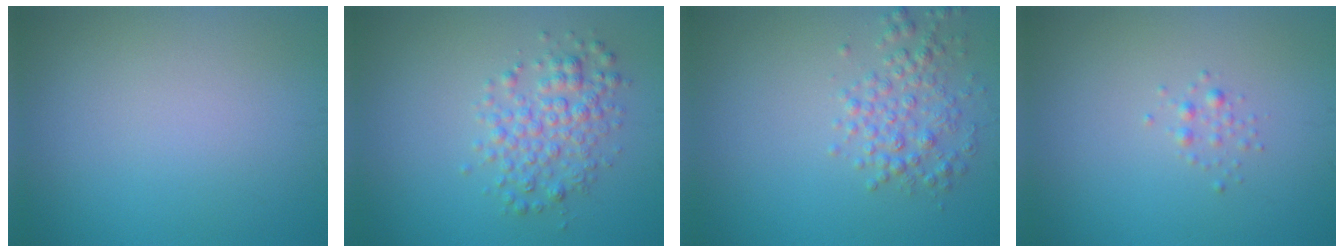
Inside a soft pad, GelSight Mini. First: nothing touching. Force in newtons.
{"total": 3.4, "press": 3.4, "slide": 0.1}
{"total": 2.8, "press": 2.8, "slide": 0.1}
{"total": 0.8, "press": 0.8, "slide": 0.0}